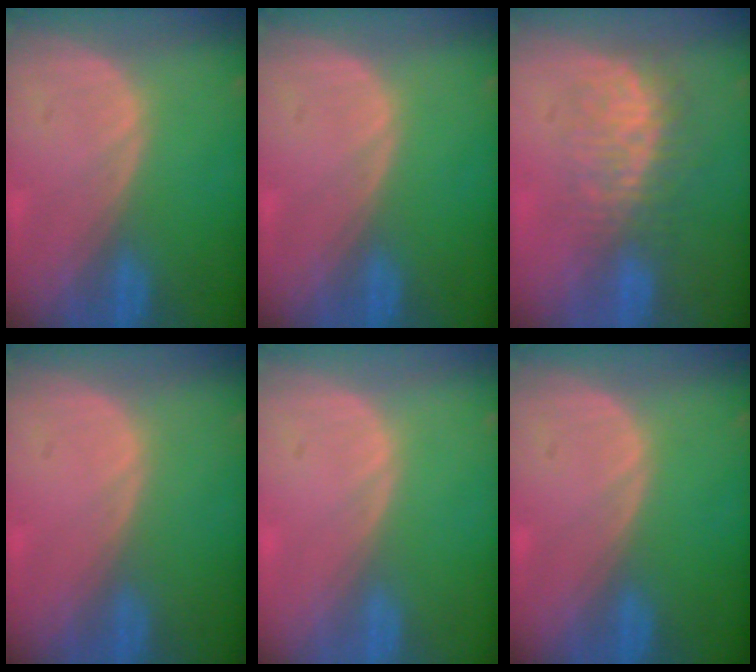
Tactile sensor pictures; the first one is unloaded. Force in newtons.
{"total": 0.0}
{"total": 8.0, "press": 7.2, "slide": 3.5}
{"total": 0.0}
{"total": 0.0}
{"total": 0.0}